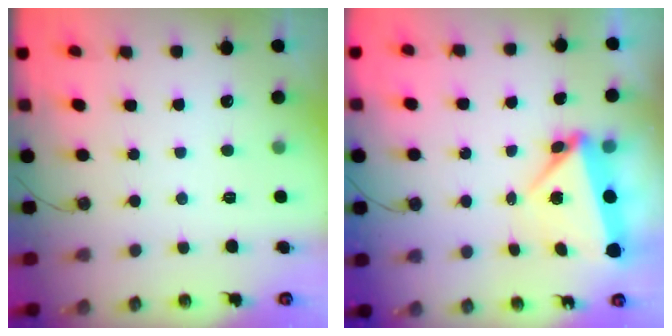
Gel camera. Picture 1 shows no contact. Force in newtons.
{"total": 7.7, "press": 4.8, "slide": 6.1}